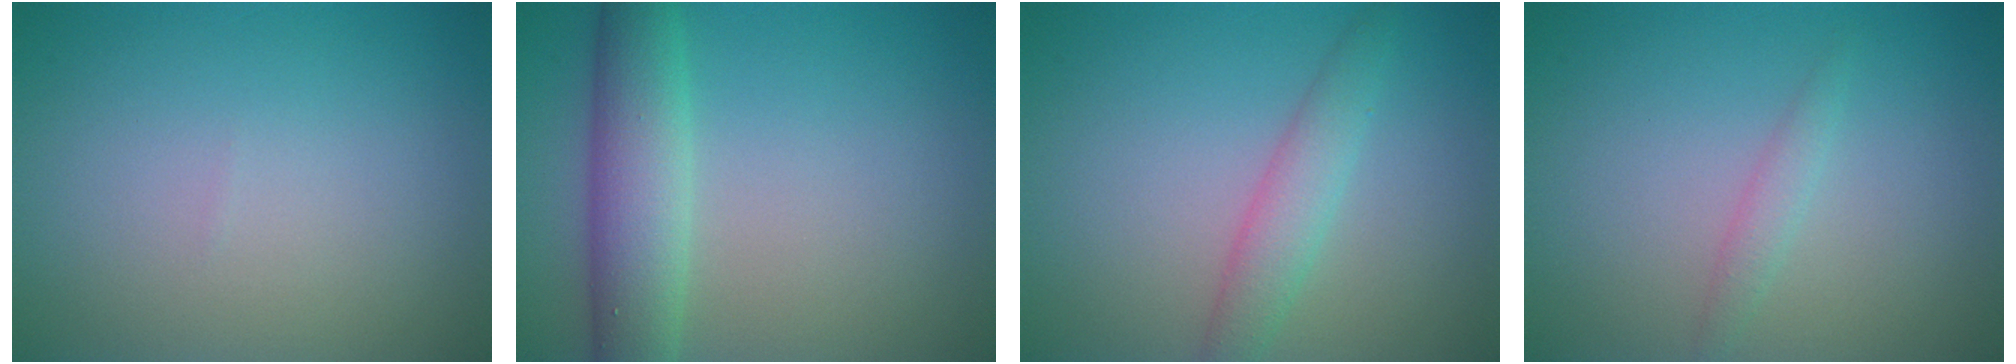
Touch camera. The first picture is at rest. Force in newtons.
{"total": 5.2, "press": 5.2, "slide": 0.3}
{"total": 2.7, "press": 2.7, "slide": 0.0}
{"total": 1.2, "press": 1.2, "slide": 0.1}